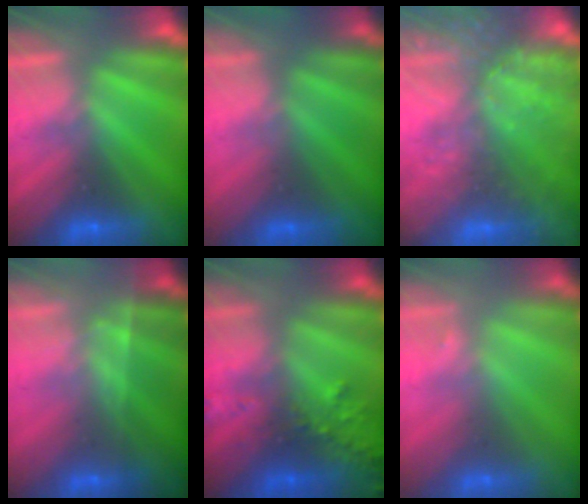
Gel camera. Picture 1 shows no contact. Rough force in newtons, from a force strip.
{"total": 2.4}
{"total": 6.5}
{"total": 1.8}
{"total": 6.1}
{"total": 1.5}